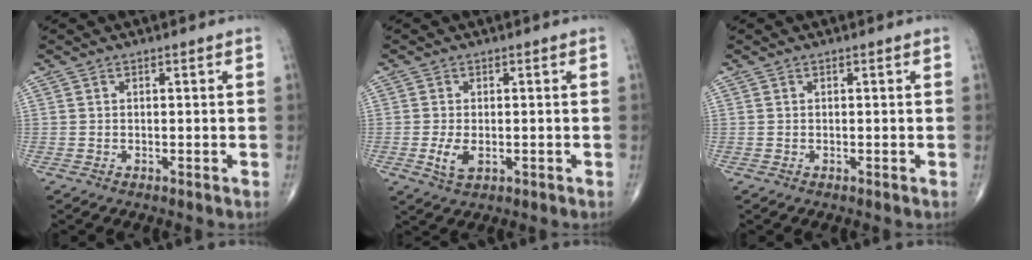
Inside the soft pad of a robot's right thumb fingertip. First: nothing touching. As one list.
[{"total": 3.5, "force": [-0.7, 1.9, 2.9], "torque": [-0.059, -0.007, -0.010]}, {"total": 0.0}]